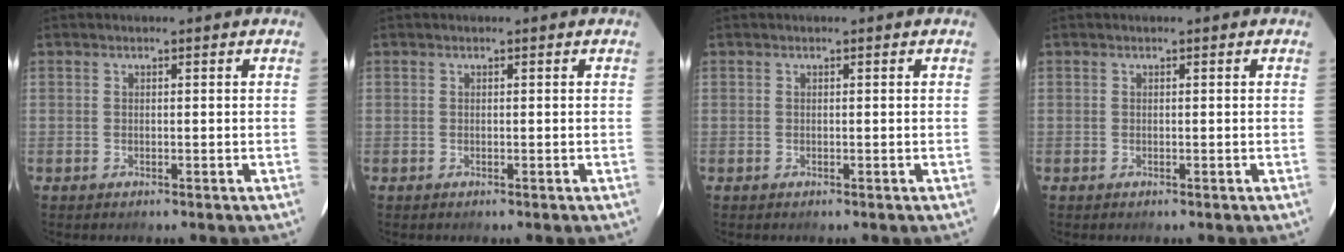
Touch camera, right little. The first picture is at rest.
{"total": 0.0}
{"total": 0.0}
{"total": 0.0}